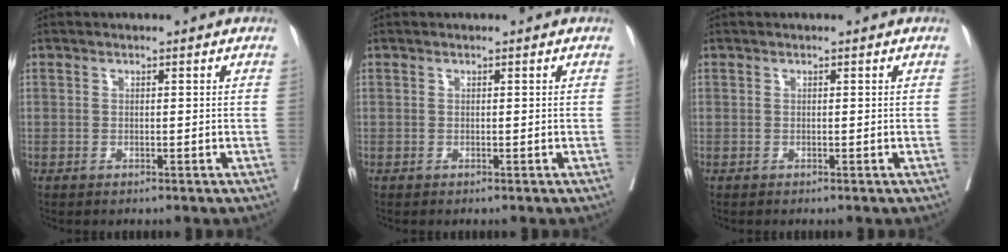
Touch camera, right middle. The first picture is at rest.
{"total": 0.0}
{"total": 0.0}